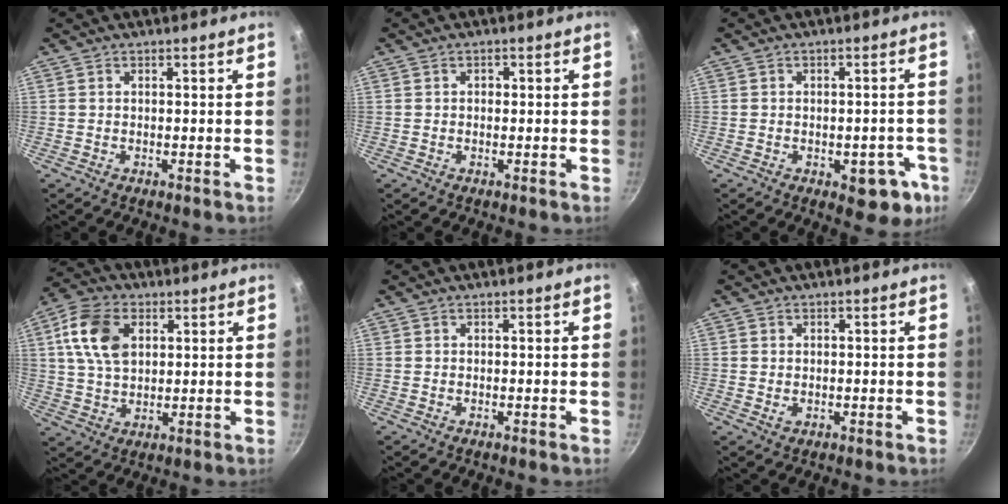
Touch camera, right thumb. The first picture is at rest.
{"total": 0.7, "force": [0.0, 0.6, 0.4], "torque": [-0.002, 0.005, 0.000]}
{"total": 8.6, "force": [-3.2, 5.0, 6.2], "torque": [-0.030, 0.016, -0.034]}
{"total": 11.2, "force": [3.2, 7.4, 7.8], "torque": [-0.137, 0.005, 0.056]}
{"total": 0.0}
{"total": 1.5, "force": [-0.2, 1.3, 0.7], "torque": [-0.011, -0.002, -0.003]}